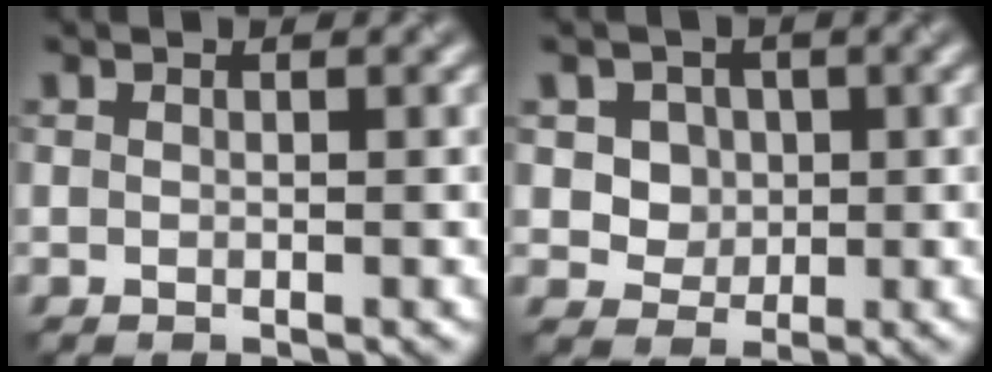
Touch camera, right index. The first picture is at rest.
{"total": 4.3, "force": [1.3, 3.7, 1.8], "torque": [-0.034, -0.001, 0.024]}